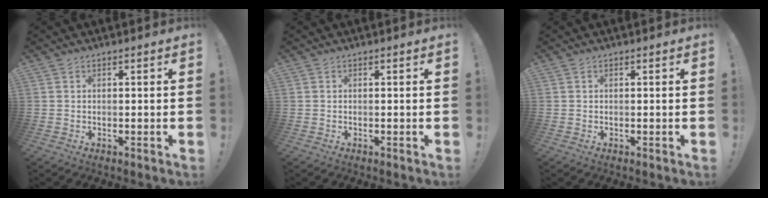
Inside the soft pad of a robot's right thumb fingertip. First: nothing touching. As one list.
[{"total": 0.0}, {"total": 0.0}]